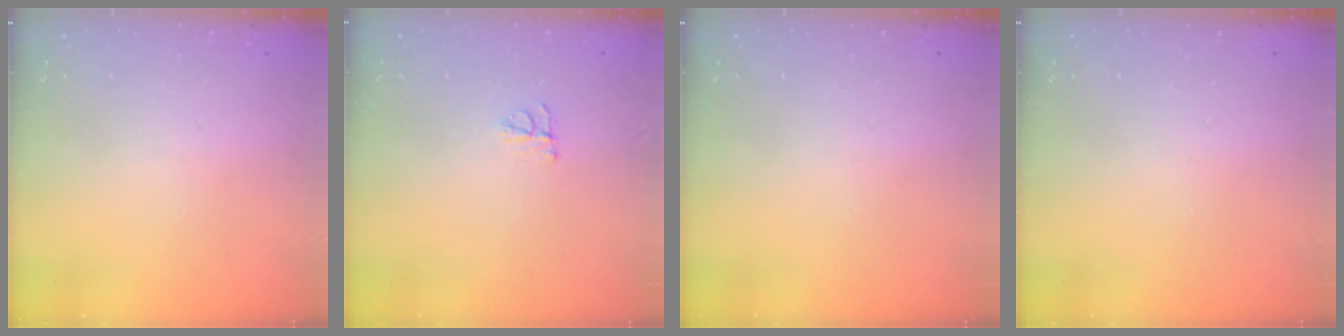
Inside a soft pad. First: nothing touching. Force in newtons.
{"total": 5.6, "press": 5.5, "slide": 0.6}
{"total": 0.0}
{"total": 0.0}